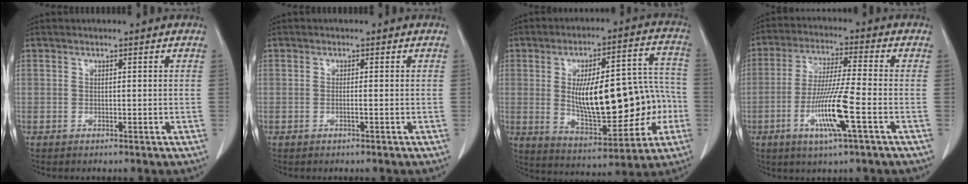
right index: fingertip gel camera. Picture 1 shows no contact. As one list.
[{"total": 0.7, "force": [-0.2, -0.1, 0.6], "torque": [-0.009, 0.003, -0.001]}, {"total": 20.2, "force": [-1.7, 7.4, 18.7], "torque": [-0.279, 0.033, -0.008]}, {"total": 10.8, "force": [-3.6, -0.2, 10.2], "torque": [-0.199, -0.013, -0.068]}]